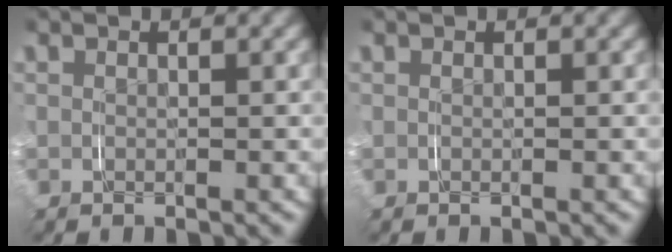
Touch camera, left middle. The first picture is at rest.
{"total": 0.0}